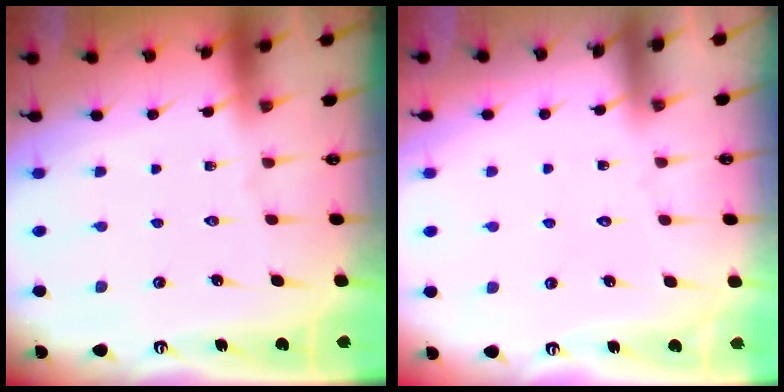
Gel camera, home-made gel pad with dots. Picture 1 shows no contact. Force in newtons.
{"total": 3.5, "press": 3.5, "slide": 0.2}